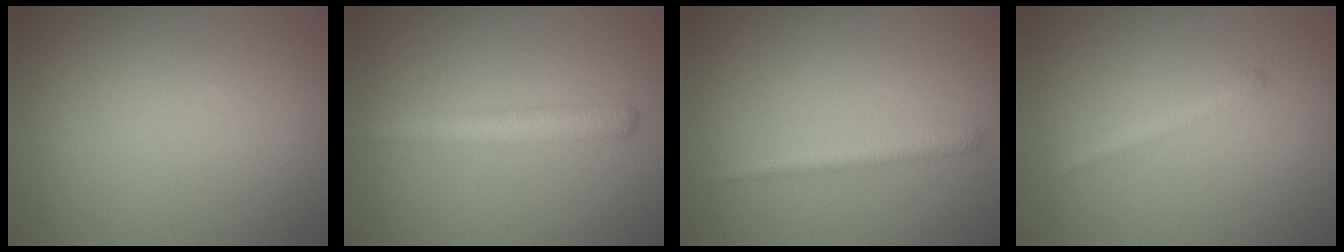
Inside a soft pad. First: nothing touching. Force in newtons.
{"total": 2.6, "press": 2.6, "slide": 0.1}
{"total": 1.5, "press": 1.5, "slide": 0.0}
{"total": 1.2, "press": 1.1, "slide": 0.1}